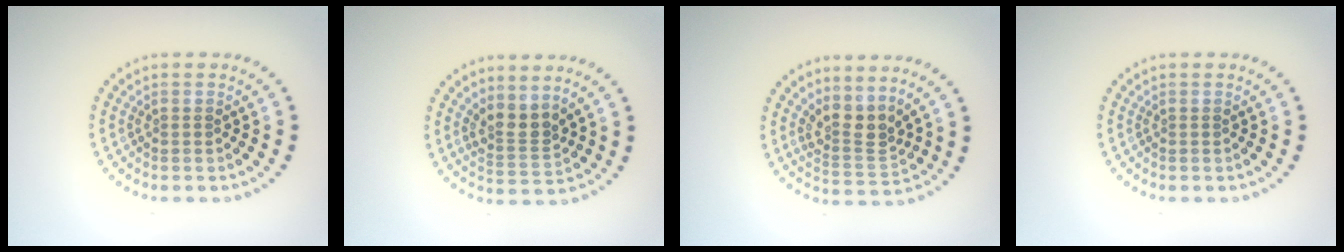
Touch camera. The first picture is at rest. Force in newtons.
{"total": 2.6, "press": 2.0, "slide": 1.6}
{"total": 3.0, "press": 2.2, "slide": 2.0}
{"total": 0.0}